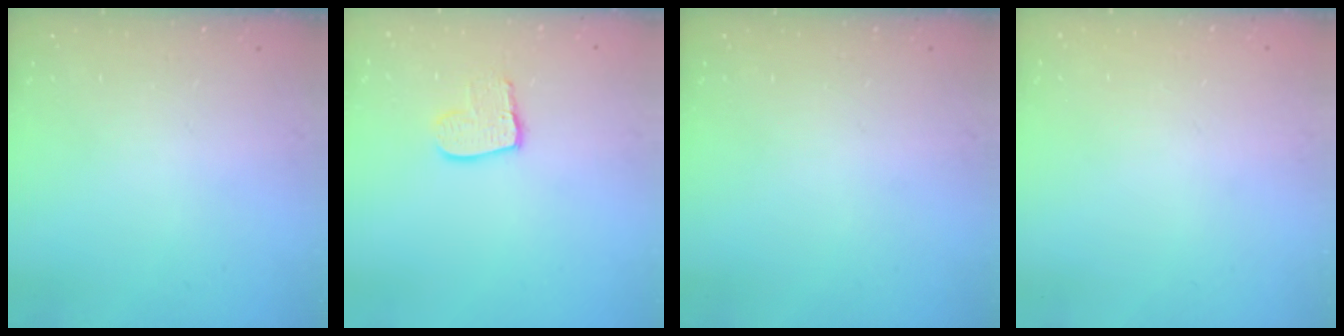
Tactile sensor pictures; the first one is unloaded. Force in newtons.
{"total": 9.9, "press": 9.9, "slide": 0.8}
{"total": 0.0}
{"total": 0.0}